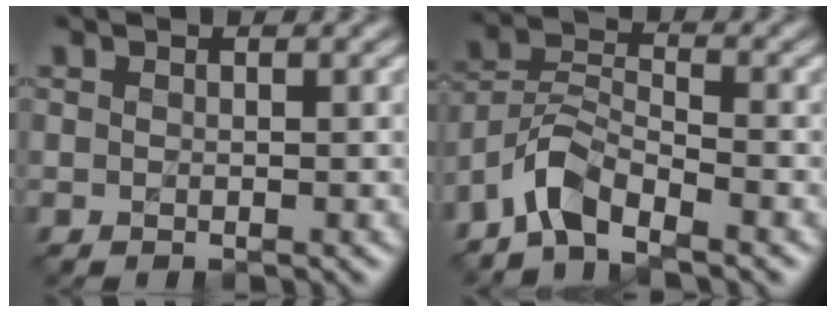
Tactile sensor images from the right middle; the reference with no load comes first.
{"total": 4.2, "force": [-3.3, 1.3, 2.2], "torque": [-0.039, 0.006, -0.076]}